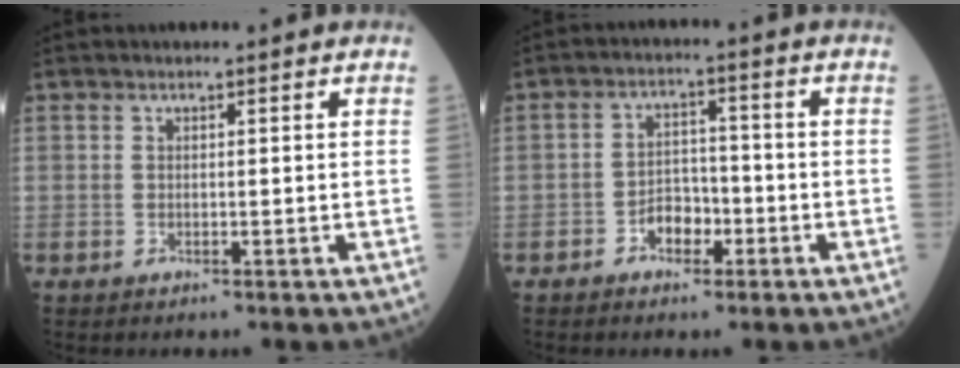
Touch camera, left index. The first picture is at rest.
{"total": 3.9, "force": [-2.0, 2.5, 2.3], "torque": [-0.035, 0.009, -0.038]}